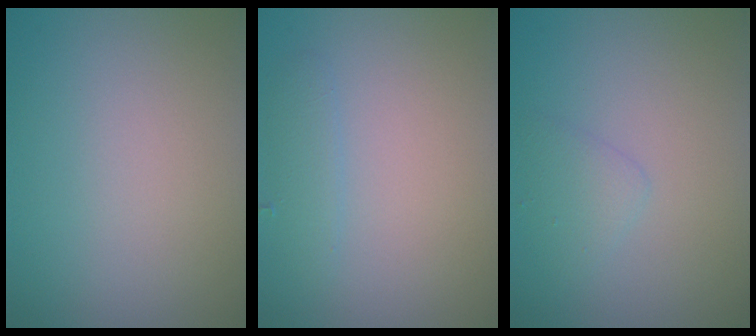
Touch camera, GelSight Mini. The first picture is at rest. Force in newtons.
{"total": 1.3, "press": 1.3, "slide": 0.1}
{"total": 1.5, "press": 1.5, "slide": 0.0}